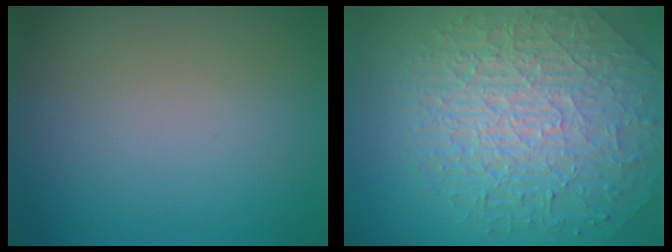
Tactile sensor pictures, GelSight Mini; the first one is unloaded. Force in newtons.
{"total": 9.7, "press": 6.3, "slide": 7.4}